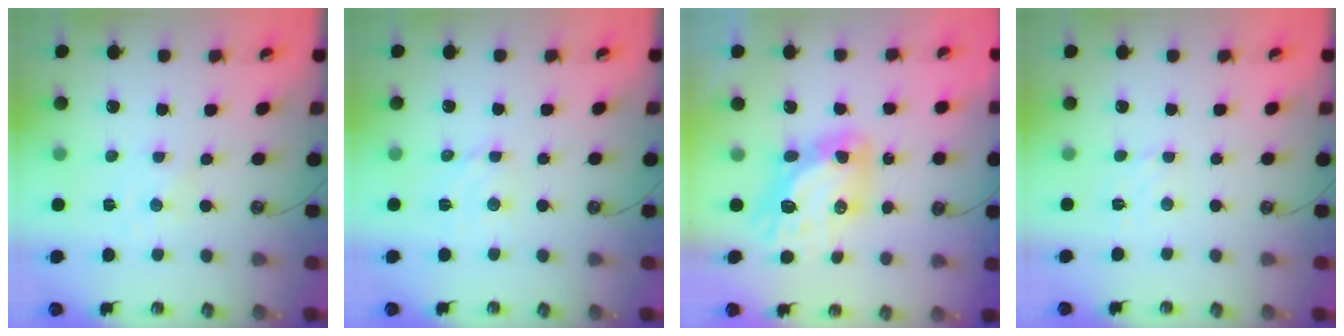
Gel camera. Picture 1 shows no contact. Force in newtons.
{"total": 4.5, "press": 4.4, "slide": 1.0}
{"total": 13.9, "press": 13.8, "slide": 1.5}
{"total": 3.6, "press": 3.6, "slide": 0.4}